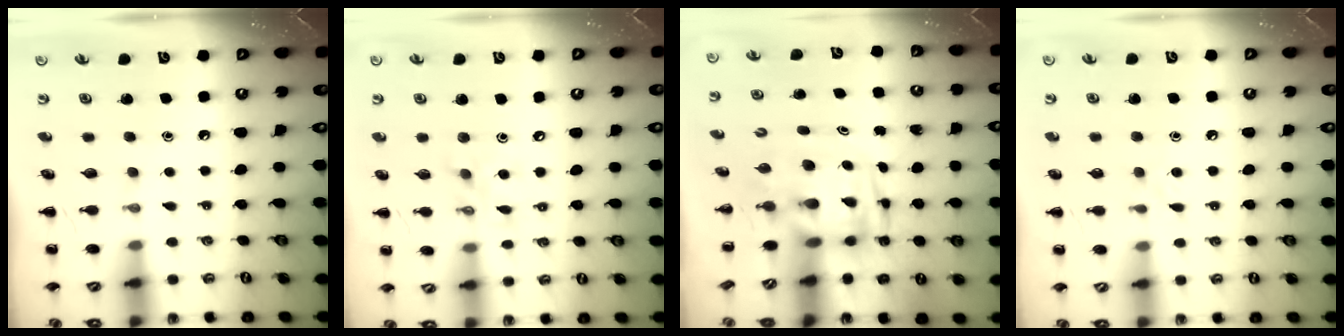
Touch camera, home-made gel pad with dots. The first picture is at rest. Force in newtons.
{"total": 8.5, "press": 8.5, "slide": 0.8}
{"total": 3.3, "press": 3.3, "slide": 0.7}
{"total": 4.6, "press": 4.3, "slide": 1.7}